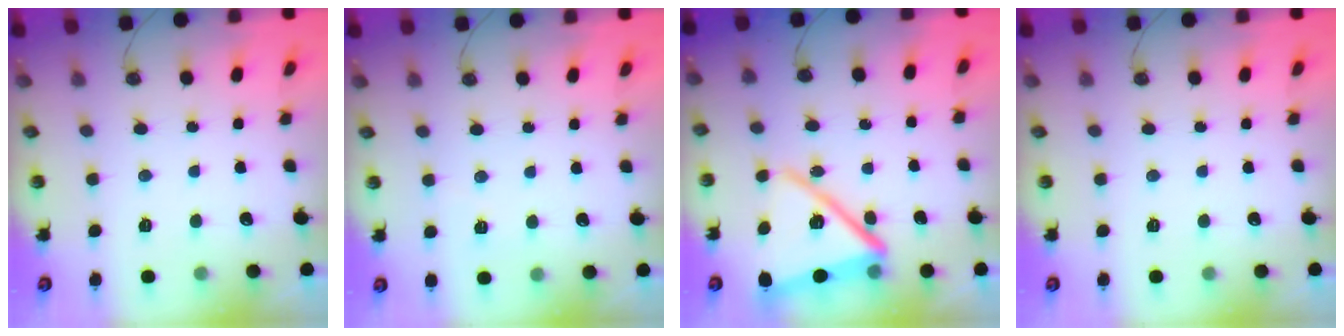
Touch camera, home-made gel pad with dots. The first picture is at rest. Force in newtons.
{"total": 2.9, "press": 1.9, "slide": 2.2}
{"total": 18.2, "press": 18.1, "slide": 1.4}
{"total": 0.0}